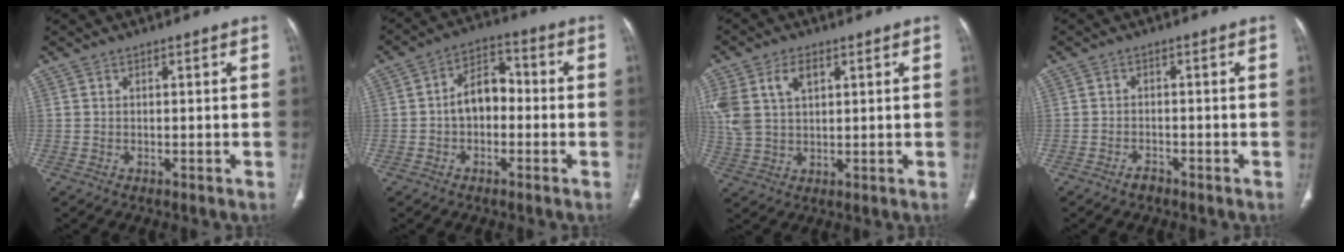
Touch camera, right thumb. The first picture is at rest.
{"total": 7.8, "force": [-0.9, 5.4, 5.5], "torque": [-0.070, 0.033, -0.027]}
{"total": 9.9, "force": [3.9, 6.1, 6.8], "torque": [-0.147, 0.003, 0.084]}
{"total": 1.8, "force": [-1.4, 1.0, 0.5], "torque": [-0.012, 0.007, -0.023]}